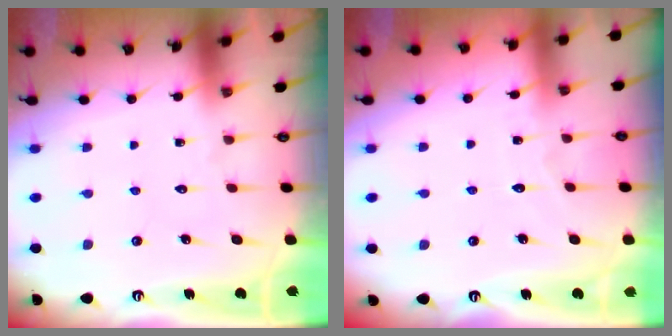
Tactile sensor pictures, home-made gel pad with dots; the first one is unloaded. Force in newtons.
{"total": 2.9, "press": 2.9, "slide": 0.3}